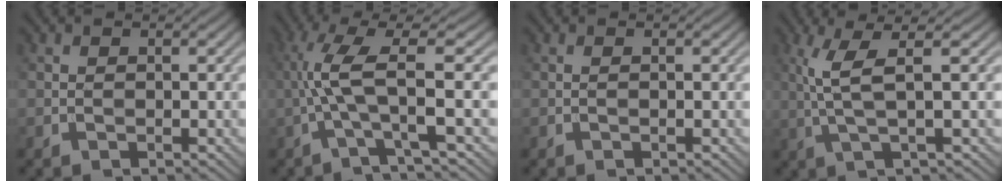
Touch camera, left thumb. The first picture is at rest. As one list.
[{"total": 7.4, "force": [-0.7, 0.9, 7.4], "torque": [-0.141, 0.018, -0.025]}, {"total": 0.0}, {"total": 5.5, "force": [1.2, 0.8, 5.3], "torque": [-0.116, 0.010, 0.025]}]